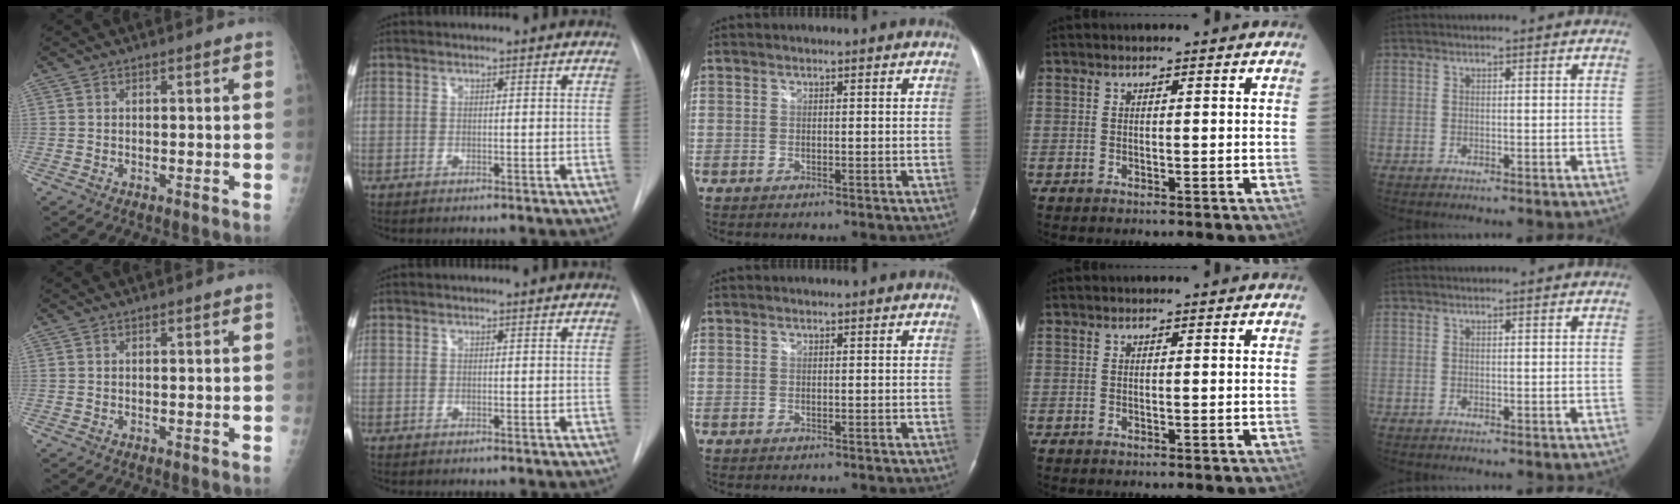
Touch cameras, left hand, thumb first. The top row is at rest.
{}